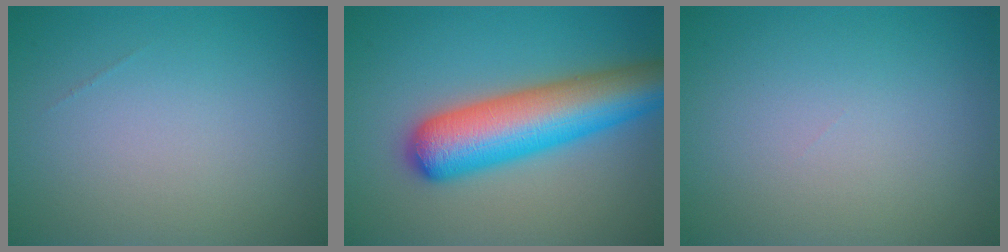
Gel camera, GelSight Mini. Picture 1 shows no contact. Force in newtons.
{"total": 9.2, "press": 9.2, "slide": 0.3}
{"total": 0.0}